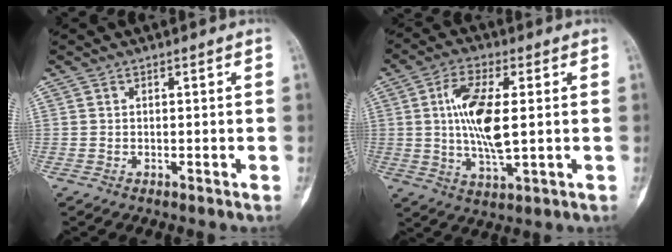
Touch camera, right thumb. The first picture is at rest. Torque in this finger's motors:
{"motor_torque": [1.26, 1.67, 0.78, -0.53, 0.34]}